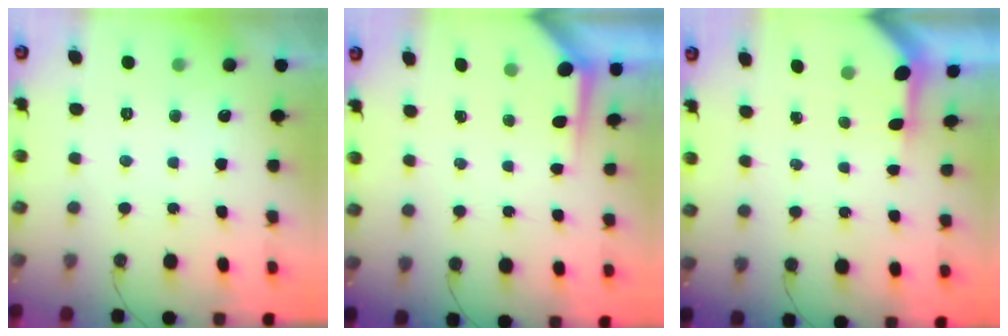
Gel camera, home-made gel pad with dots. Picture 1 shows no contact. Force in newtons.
{"total": 3.6, "press": 3.6, "slide": 0.4}
{"total": 3.0, "press": 3.0, "slide": 0.2}